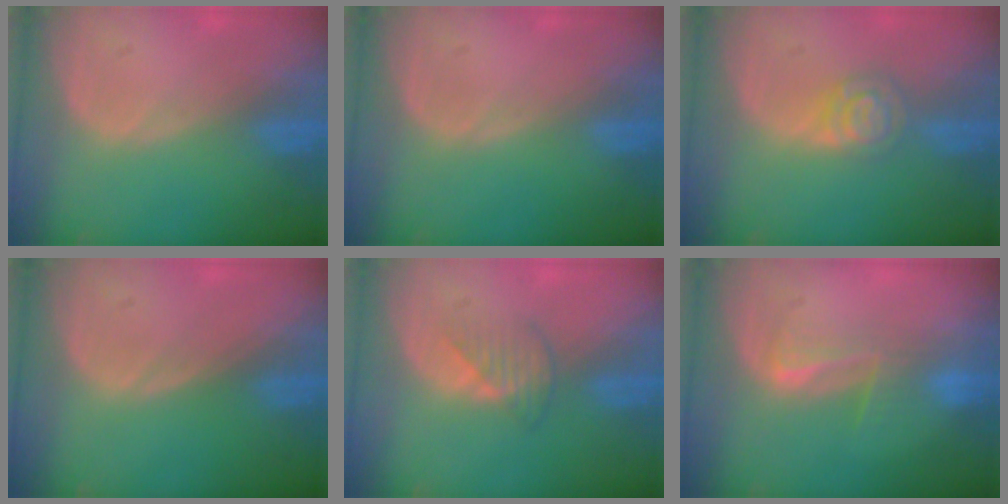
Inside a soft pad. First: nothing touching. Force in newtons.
{"total": 0.0}
{"total": 4.6, "press": 4.2, "slide": 2.1}
{"total": 0.0}
{"total": 3.0, "press": 2.9, "slide": 0.7}
{"total": 4.0, "press": 3.7, "slide": 1.6}